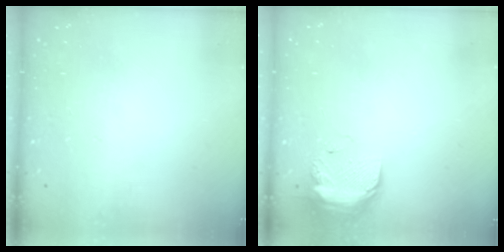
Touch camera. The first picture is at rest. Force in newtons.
{"total": 11.4, "press": 9.6, "slide": 6.1}